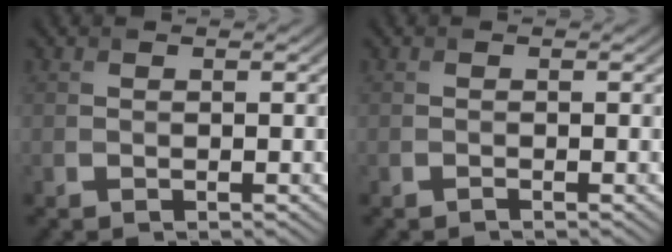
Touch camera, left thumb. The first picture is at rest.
{"total": 0.0}